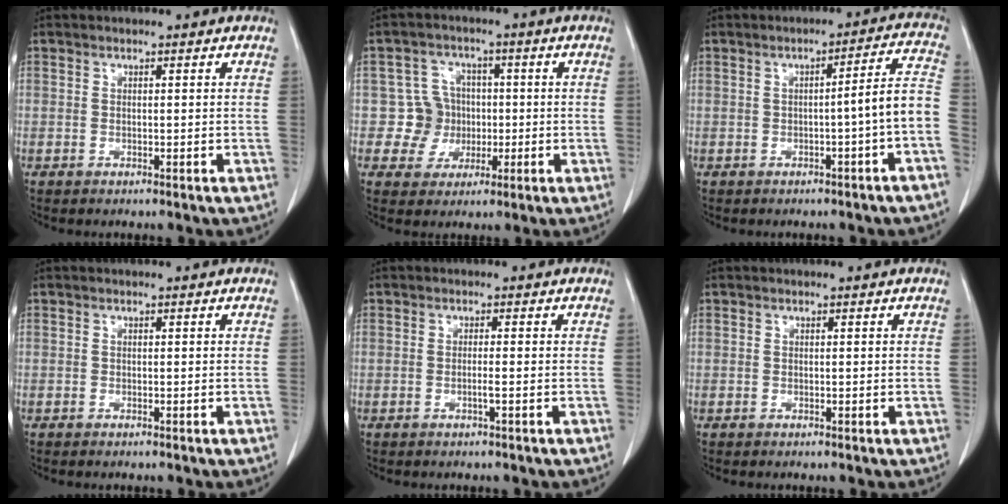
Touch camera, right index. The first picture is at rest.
{"total": 5.8, "force": [-0.5, 5.7, 0.3], "torque": [0.006, 0.017, -0.004]}
{"total": 6.3, "force": [-2.0, -0.9, 5.9], "torque": [-0.069, 0.017, -0.028]}
{"total": 0.0}
{"total": 1.1, "force": [-0.4, -0.2, 1.0], "torque": [-0.020, -0.001, -0.009]}
{"total": 0.0}